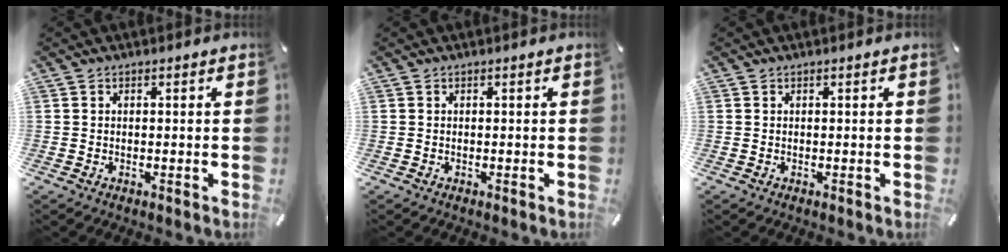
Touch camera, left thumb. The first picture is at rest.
{"total": 0.0}
{"total": 0.0}